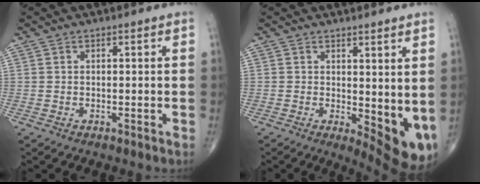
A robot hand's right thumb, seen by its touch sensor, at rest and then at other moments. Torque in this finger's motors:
{"motor_torque": [-0.26, 1.02, 0.19, -0.11, 0.04]}